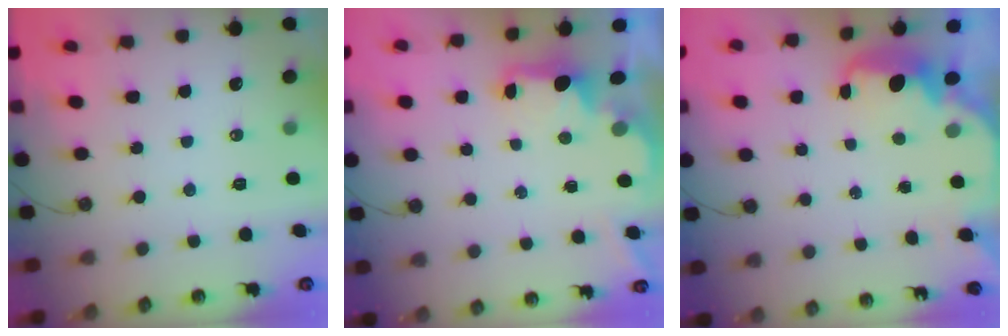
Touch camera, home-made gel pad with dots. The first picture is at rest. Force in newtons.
{"total": 2.1, "press": 1.9, "slide": 0.8}
{"total": 4.4, "press": 4.4, "slide": 0.4}